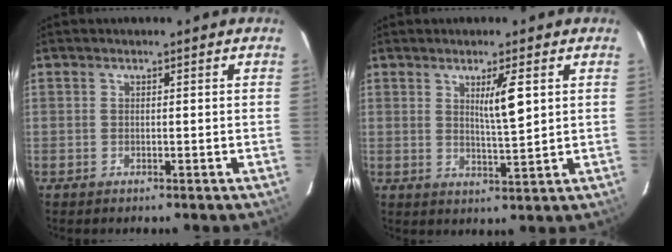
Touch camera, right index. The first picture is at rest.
{"total": 4.8, "force": [1.7, 0.1, 4.5], "torque": [-0.075, -0.008, 0.031]}